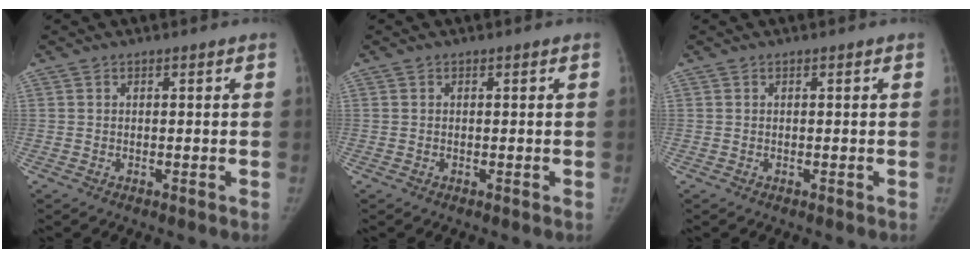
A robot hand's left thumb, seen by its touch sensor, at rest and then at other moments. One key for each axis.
{"total": 0.0}
{"total": 0.0}